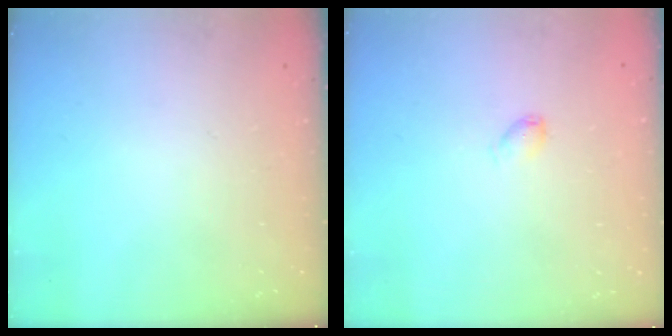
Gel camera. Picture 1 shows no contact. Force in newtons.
{"total": 2.9, "press": 2.9, "slide": 0.4}